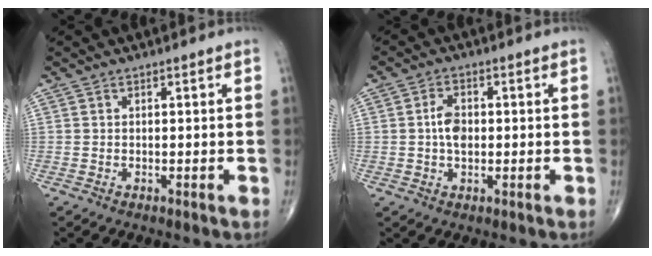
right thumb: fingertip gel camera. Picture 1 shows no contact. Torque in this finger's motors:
{"motor_torque": [1.09, 0.44, 0.62, -0.33, 0.03]}